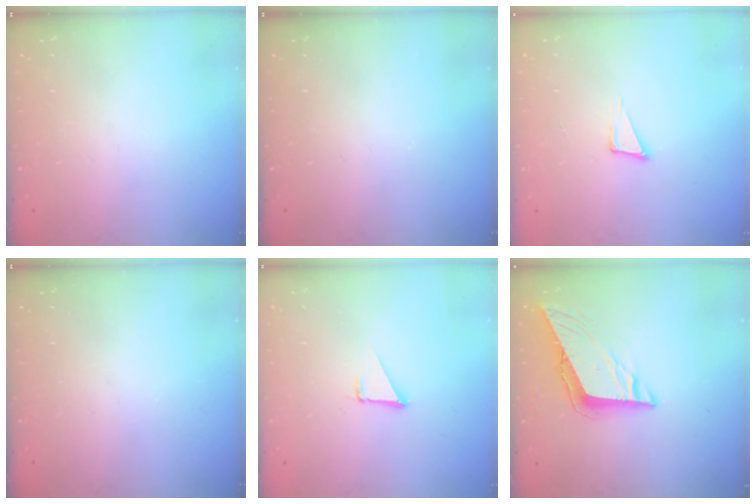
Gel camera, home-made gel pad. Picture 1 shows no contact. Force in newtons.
{"total": 0.0}
{"total": 4.6, "press": 3.4, "slide": 3.2}
{"total": 0.0}
{"total": 1.7, "press": 1.7, "slide": 0.1}
{"total": 8.6, "press": 8.5, "slide": 1.3}